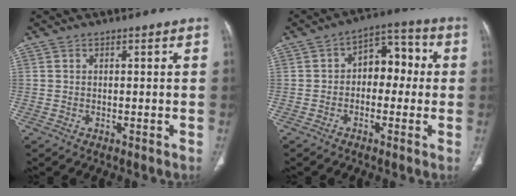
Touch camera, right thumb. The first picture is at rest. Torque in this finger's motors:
{"motor_torque": [-0.48, 0.74, 0.24, 0.42, 0.15]}